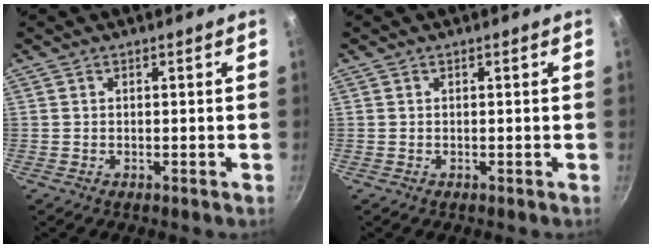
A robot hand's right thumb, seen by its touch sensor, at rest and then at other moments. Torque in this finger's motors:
{"motor_torque": [-0.01, 0.01, 0.00, 0.00, 0.00]}